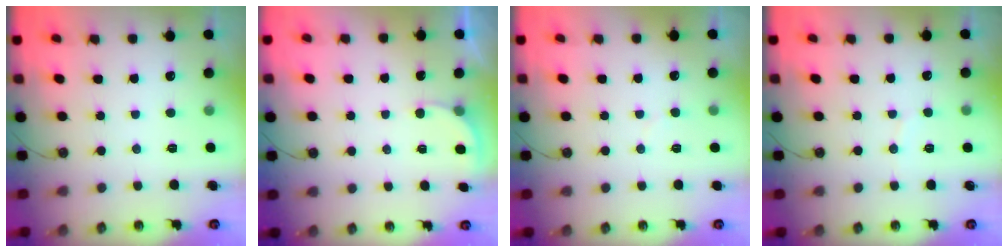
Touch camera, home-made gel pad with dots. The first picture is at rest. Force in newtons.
{"total": 2.4, "press": 2.4, "slide": 0.2}
{"total": 3.4, "press": 3.3, "slide": 0.4}
{"total": 4.7, "press": 4.6, "slide": 0.4}